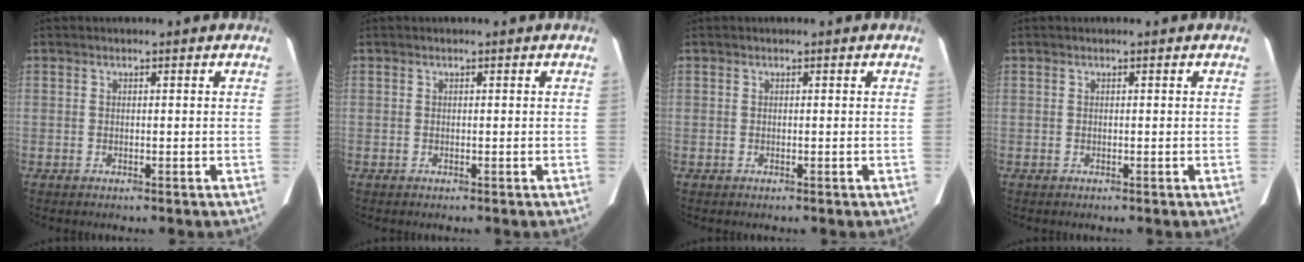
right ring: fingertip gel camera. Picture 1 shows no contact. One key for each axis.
{"total": 0.0}
{"total": 0.0}
{"total": 0.0}